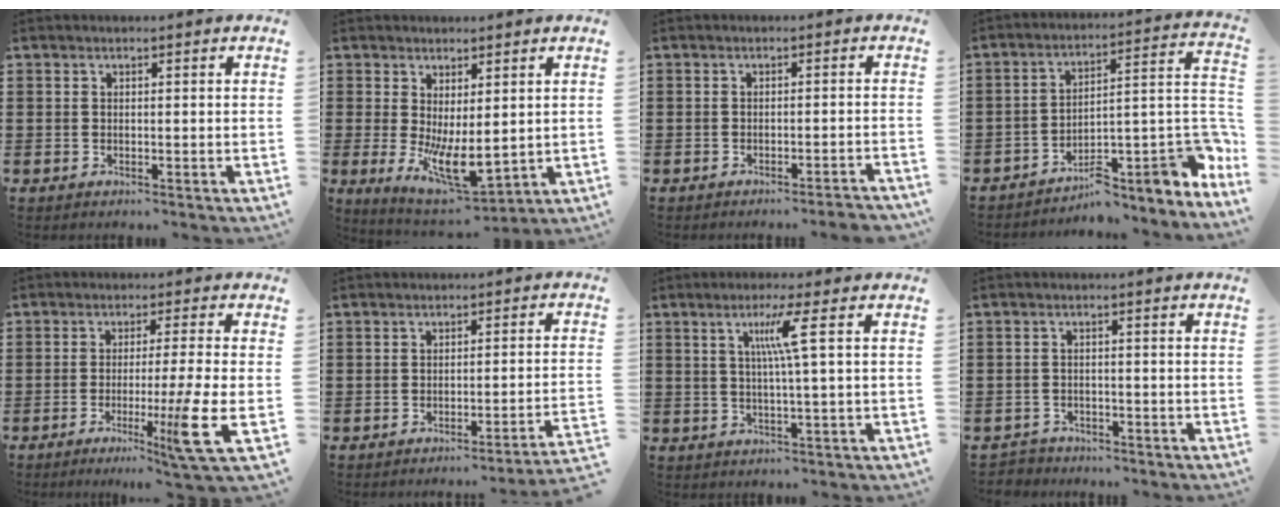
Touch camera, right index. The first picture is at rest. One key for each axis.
{"total": 6.7, "fx": -0.5, "fy": 2.7, "fz": 6.1, "tx": -0.112, "ty": -0.017, "tz": -0.002}
{"total": 1.7, "fx": -1.6, "fy": -0.2, "fz": 0.6, "tx": -0.011, "ty": 0.000, "tz": -0.031}
{"total": 8.1, "fx": -4.0, "fy": 3.0, "fz": 6.4, "tx": -0.082, "ty": -0.028, "tz": -0.073}
{"total": 9.8, "fx": -2.8, "fy": -0.8, "fz": 9.4, "tx": -0.156, "ty": -0.021, "tz": -0.051}
{"total": 2.3, "fx": -1.8, "fy": -0.6, "fz": 1.2, "tx": -0.022, "ty": -0.003, "tz": -0.040}
{"total": 5.6, "fx": 1.5, "fy": -0.7, "fz": 5.4, "tx": -0.107, "ty": -0.002, "tz": 0.018}
{"total": 2.0, "fx": -1.9, "fy": 0.5, "fz": -0.3, "tx": -0.002, "ty": 0.003, "tz": -0.044}